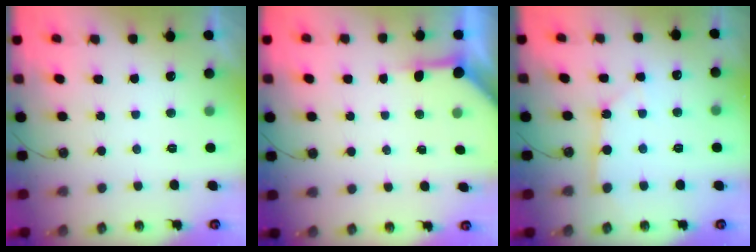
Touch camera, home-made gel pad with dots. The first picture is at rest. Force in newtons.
{"total": 3.8, "press": 3.8, "slide": 0.5}
{"total": 2.4, "press": 2.4, "slide": 0.3}